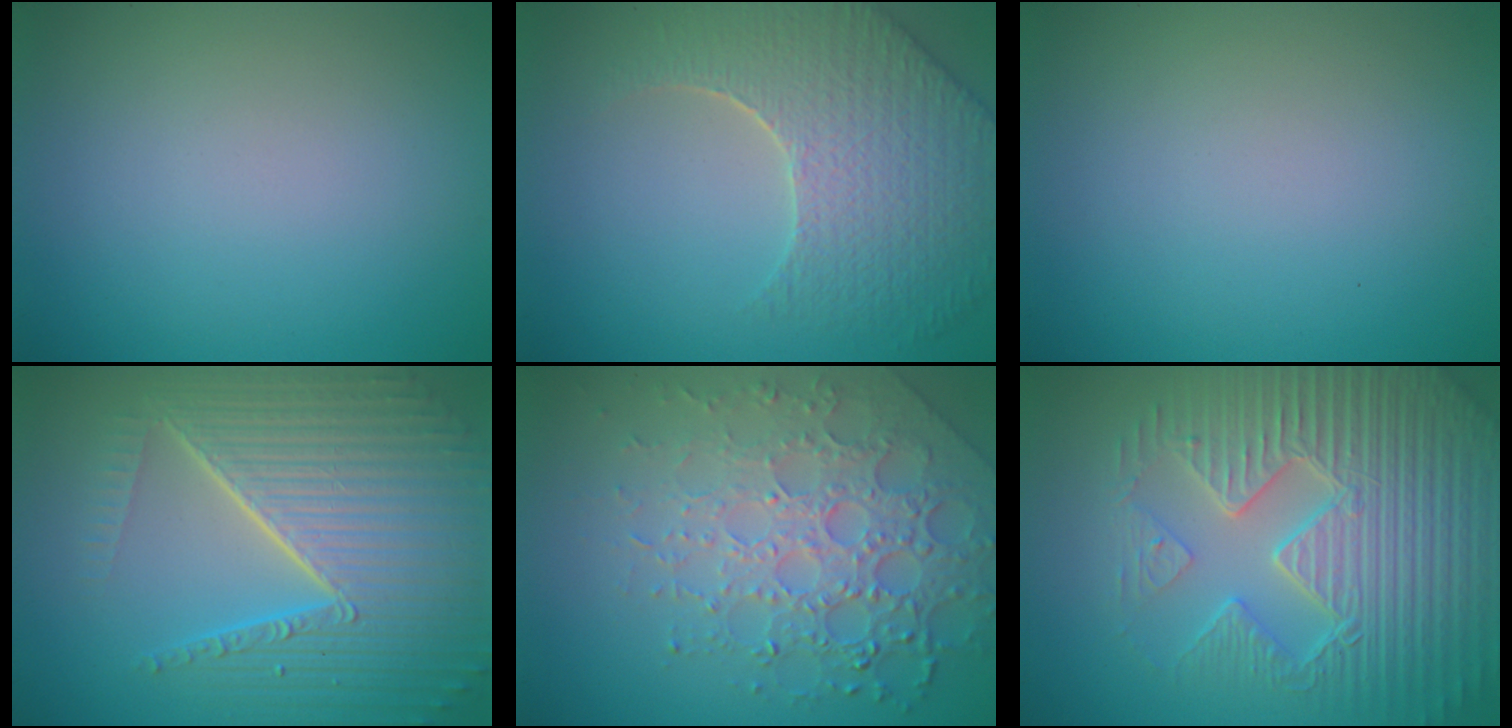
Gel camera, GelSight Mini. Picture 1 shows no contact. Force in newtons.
{"total": 6.8, "press": 5.4, "slide": 4.1}
{"total": 0.0}
{"total": 10.1, "press": 6.4, "slide": 7.8}
{"total": 7.8, "press": 5.4, "slide": 5.6}
{"total": 8.3, "press": 6.4, "slide": 5.3}